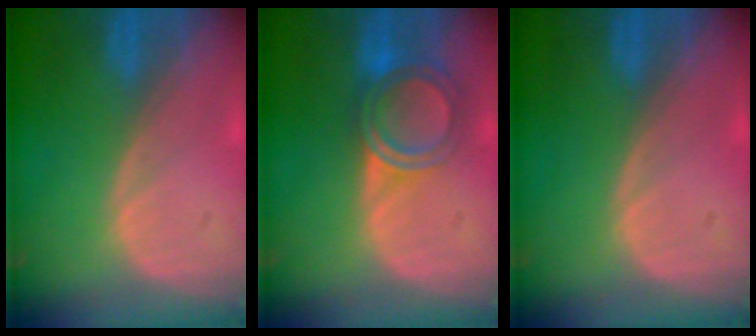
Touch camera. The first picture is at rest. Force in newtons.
{"total": 6.1, "press": 5.3, "slide": 3.0}
{"total": 0.0}